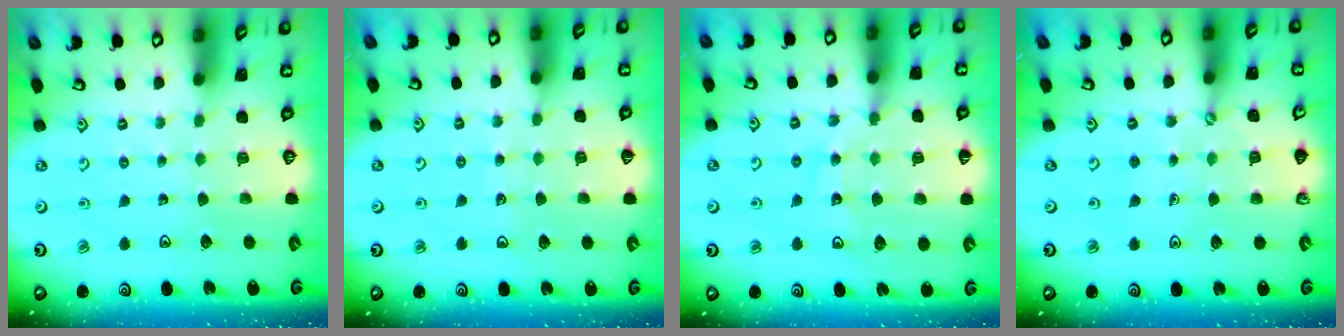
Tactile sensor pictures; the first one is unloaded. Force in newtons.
{"total": 4.3, "press": 4.3, "slide": 0.3}
{"total": 10.7, "press": 10.4, "slide": 2.5}
{"total": 1.4, "press": 1.3, "slide": 0.3}